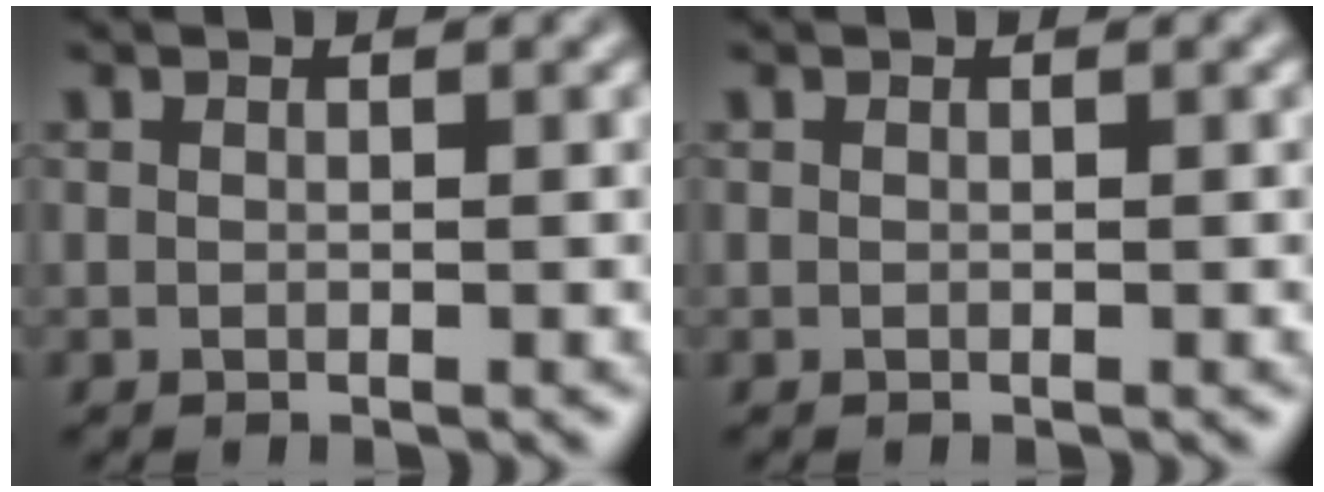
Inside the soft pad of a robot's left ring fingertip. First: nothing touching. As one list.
[{"total": 0.0}]